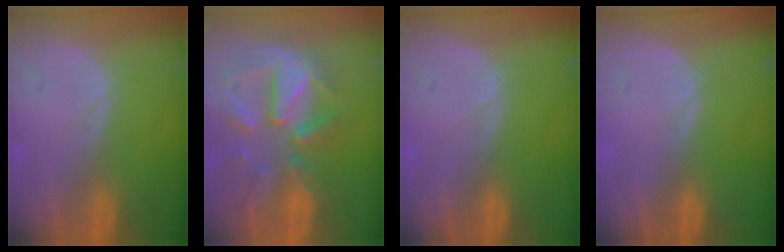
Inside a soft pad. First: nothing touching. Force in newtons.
{"total": 11.7, "press": 10.2, "slide": 5.7}
{"total": 0.0}
{"total": 0.0}